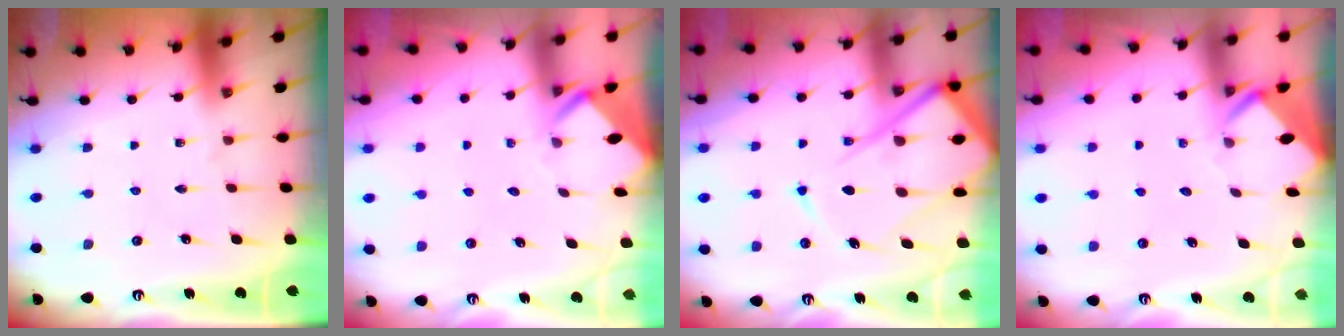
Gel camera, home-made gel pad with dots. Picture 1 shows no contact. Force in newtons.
{"total": 3.4, "press": 3.4, "slide": 0.2}
{"total": 17.1, "press": 17.0, "slide": 1.8}
{"total": 3.5, "press": 3.5, "slide": 0.2}